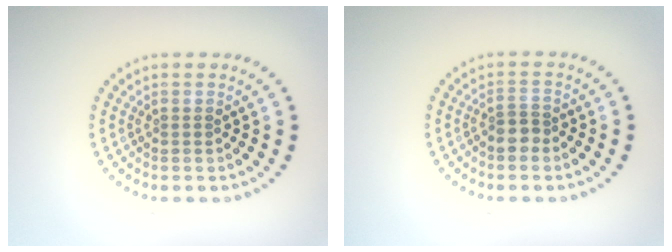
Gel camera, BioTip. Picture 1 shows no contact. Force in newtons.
{"total": 1.9, "press": 1.6, "slide": 0.9}